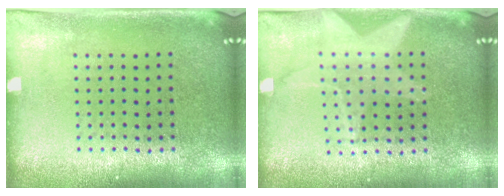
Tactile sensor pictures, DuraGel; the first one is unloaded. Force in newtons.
{"total": 1.2, "press": 1.2, "slide": 0.2}